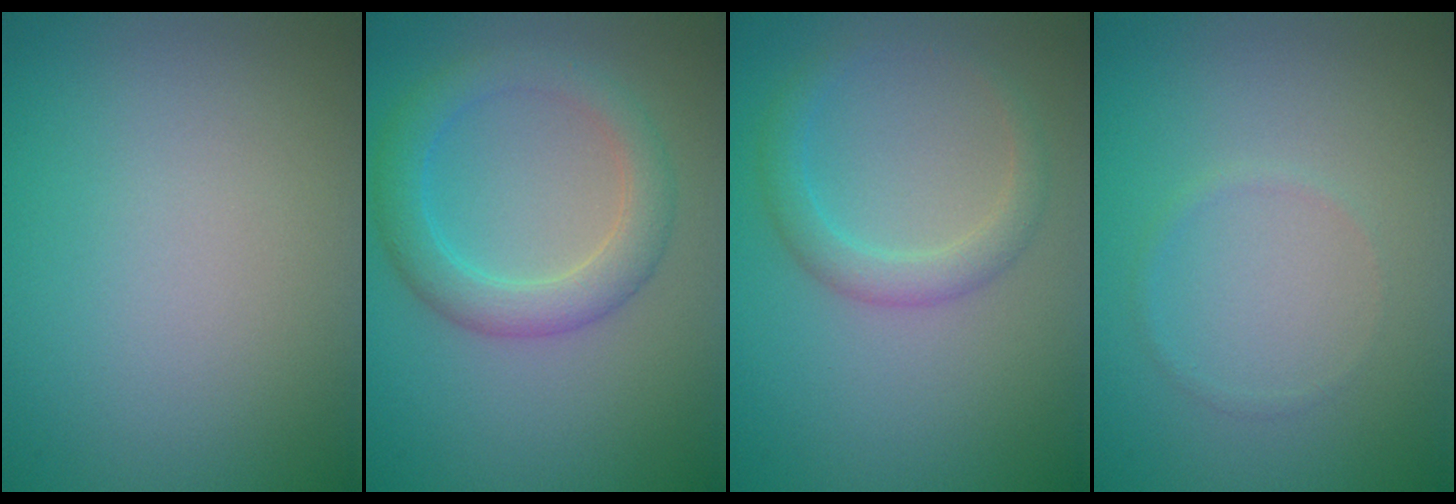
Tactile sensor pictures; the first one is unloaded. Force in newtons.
{"total": 3.9, "press": 3.9, "slide": 0.1}
{"total": 2.4, "press": 2.4, "slide": 0.2}
{"total": 0.6, "press": 0.6, "slide": 0.1}